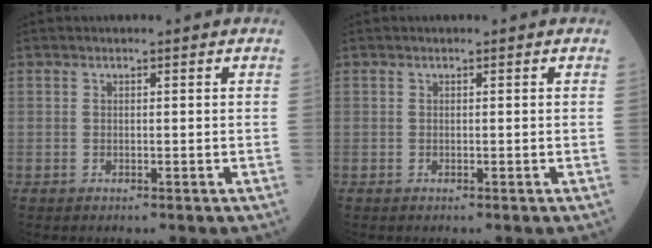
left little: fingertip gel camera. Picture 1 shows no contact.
{"total": 0.0}